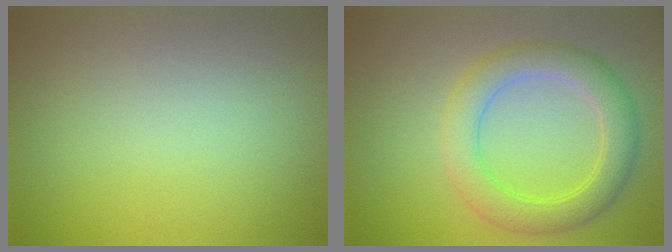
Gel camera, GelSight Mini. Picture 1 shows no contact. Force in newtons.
{"total": 4.6, "press": 4.6, "slide": 0.2}